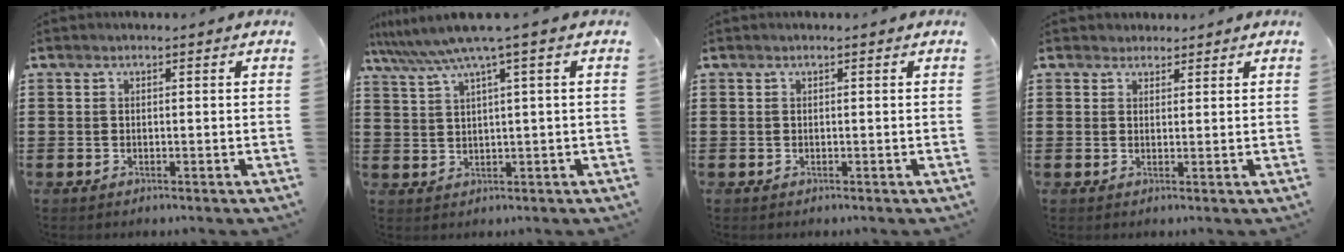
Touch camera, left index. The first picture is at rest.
{"total": 5.3, "force": [2.8, -0.4, 4.5], "torque": [-0.103, -0.021, 0.043]}
{"total": 0.0}
{"total": 1.9, "force": [1.6, 1.0, -0.1], "torque": [-0.004, 0.005, 0.031]}